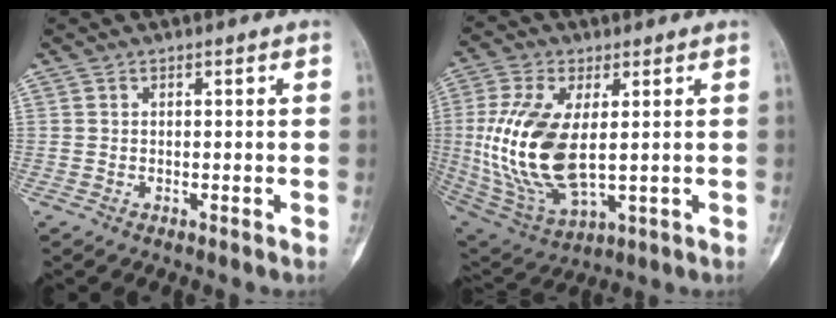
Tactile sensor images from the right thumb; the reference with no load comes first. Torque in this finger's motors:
{"motor_torque": [2.28, 1.91, 1.08, -1.01, 0.42]}